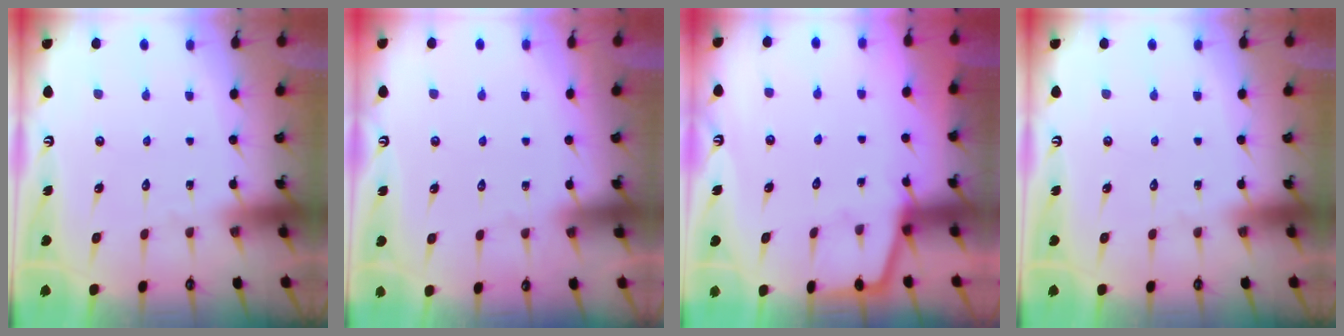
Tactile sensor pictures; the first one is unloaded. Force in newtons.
{"total": 2.5, "press": 2.5, "slide": 0.4}
{"total": 2.7, "press": 2.6, "slide": 0.4}
{"total": 0.0}